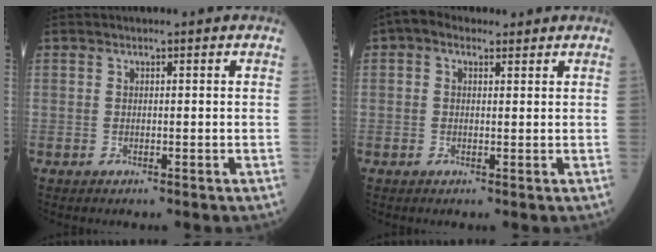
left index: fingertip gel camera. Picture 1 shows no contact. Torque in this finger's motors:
{"motor_torque": [0.62, -0.52, 0.20, 0.04]}